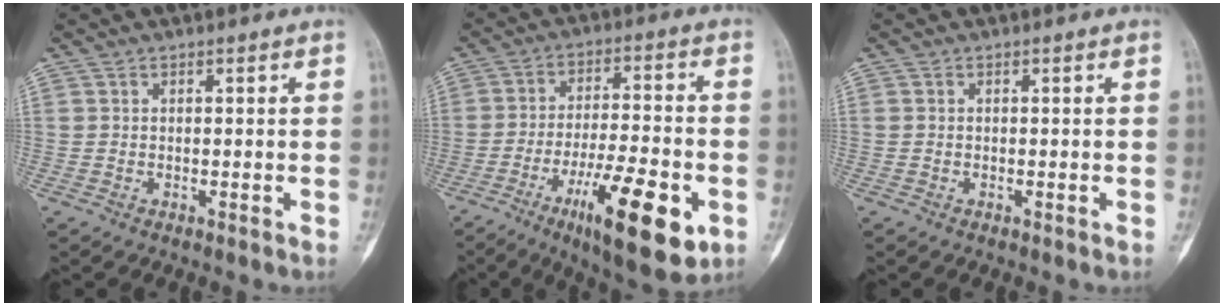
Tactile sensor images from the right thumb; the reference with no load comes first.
{"total": 18.1, "force": [-7.5, 5.5, 15.5], "torque": [-0.232, 0.020, -0.110]}
{"total": 0.0}